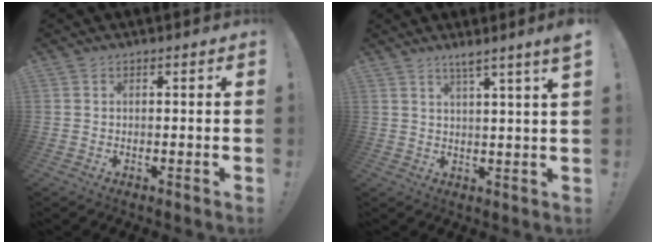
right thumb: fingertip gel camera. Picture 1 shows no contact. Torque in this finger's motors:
{"motor_torque": [-0.53, 0.53, 0.02, 0.02, 0.00]}